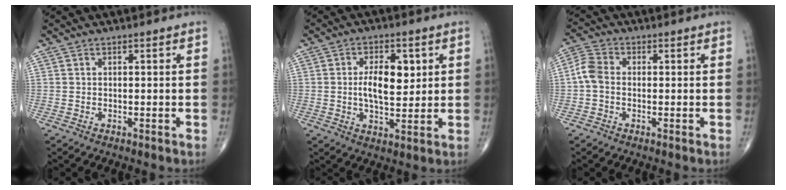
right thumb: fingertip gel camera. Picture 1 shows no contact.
{"total": 8.4, "force": [1.4, 4.3, 7.1], "torque": [-0.100, -0.009, 0.025]}
{"total": 4.5, "force": [-0.4, 3.2, 3.2], "torque": [-0.067, 0.013, -0.019]}